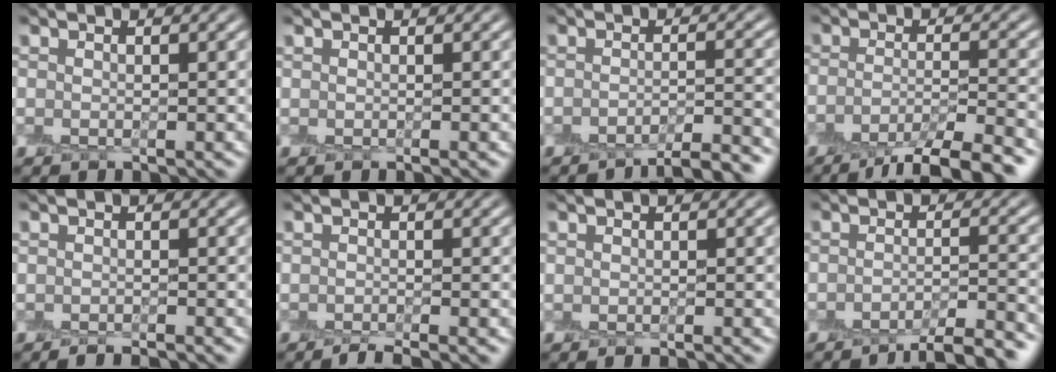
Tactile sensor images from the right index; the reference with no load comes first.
{"total": 0.0}
{"total": 5.3, "force": [-4.6, 0.8, 2.4], "torque": [-0.032, 0.000, -0.062]}
{"total": 6.5, "force": [-5.0, 1.3, 4.0], "torque": [-0.057, -0.003, -0.082]}
{"total": 1.3, "force": [-1.2, -0.3, 0.1], "torque": [0.005, -0.002, -0.017]}
{"total": 1.2, "force": [-1.1, -0.3, 0.4], "torque": [0.000, -0.001, -0.021]}
{"total": 0.6, "force": [-0.6, -0.1, 0.0], "torque": [0.004, -0.001, -0.007]}
{"total": 5.5, "force": [-4.5, 0.9, 3.0], "torque": [-0.041, 0.003, -0.065]}